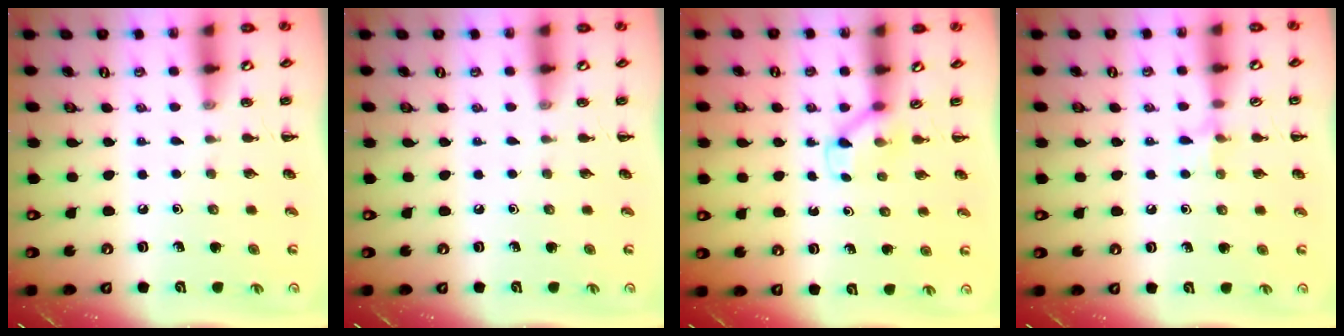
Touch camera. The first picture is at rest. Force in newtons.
{"total": 0.0}
{"total": 2.6, "press": 2.4, "slide": 0.9}
{"total": 5.5, "press": 5.3, "slide": 1.4}